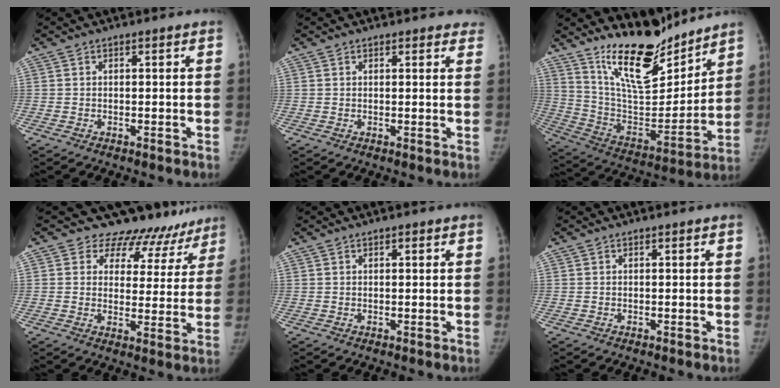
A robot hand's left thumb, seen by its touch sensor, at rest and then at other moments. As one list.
[{"total": 2.8, "force": [2.5, 1.2, 0.4], "torque": [0.026, -0.008, 0.011]}, {"total": 18.8, "force": [15.2, 6.4, 8.9], "torque": [-0.101, -0.112, 0.271]}, {"total": 16.2, "force": [13.9, 8.3, 1.3], "torque": [0.038, -0.073, 0.141]}, {"total": 0.7, "force": [0.3, 0.4, 0.5], "torque": [-0.003, 0.000, 0.004]}, {"total": 0.0}]